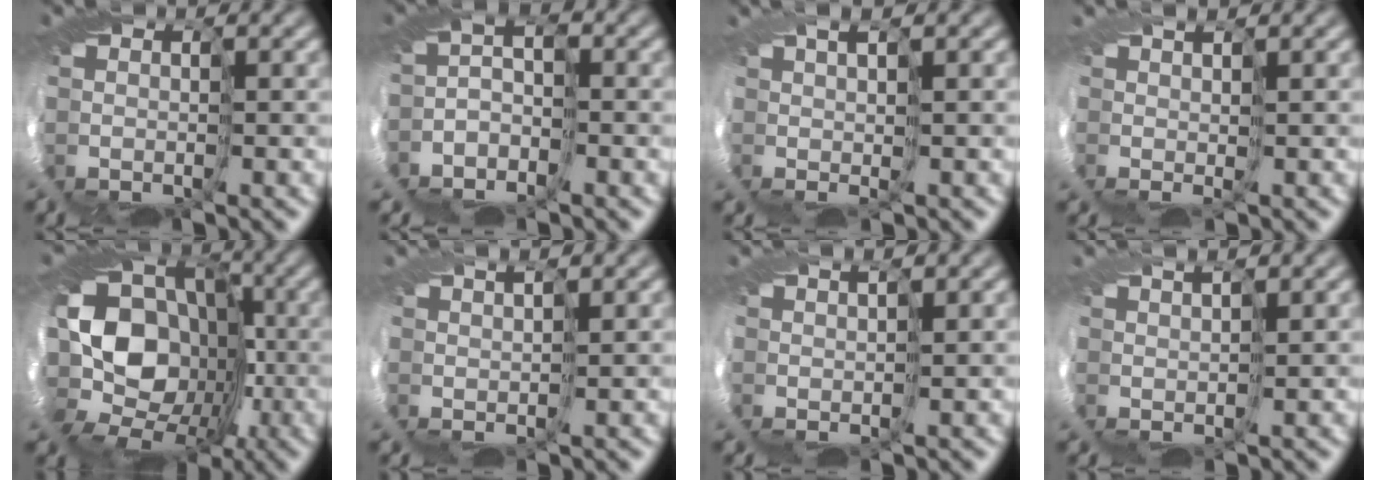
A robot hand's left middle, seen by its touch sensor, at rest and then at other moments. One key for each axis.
{"total": 2.7, "fx": -2.7, "fy": -0.4, "fz": 0.5, "tx": 0.006, "ty": 0.002, "tz": -0.068}
{"total": 2.9, "fx": 0.5, "fy": -2.8, "fz": -0.5, "tx": 0.021, "ty": 0.006, "tz": -0.013}
{"total": 3.1, "fx": 0.8, "fy": -2.8, "fz": -1.1, "tx": 0.033, "ty": 0.006, "tz": -0.008}
{"total": 15.4, "fx": -4.4, "fy": 12.6, "fz": 7.7, "tx": -0.101, "ty": 0.004, "tz": -0.130}
{"total": 2.9, "fx": 1.8, "fy": -2.2, "fz": -0.9, "tx": 0.024, "ty": 0.023, "tz": 0.003}
{"total": 2.7, "fx": 1.8, "fy": -1.9, "fz": -0.7, "tx": 0.017, "ty": 0.022, "tz": 0.006}
{"total": 3.1, "fx": 2.1, "fy": -2.1, "fz": -0.8, "tx": 0.022, "ty": 0.025, "tz": 0.003}